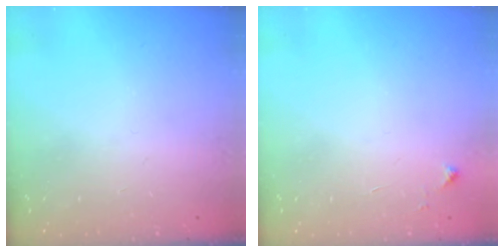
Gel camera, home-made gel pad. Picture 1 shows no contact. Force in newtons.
{"total": 3.9, "press": 3.8, "slide": 0.6}